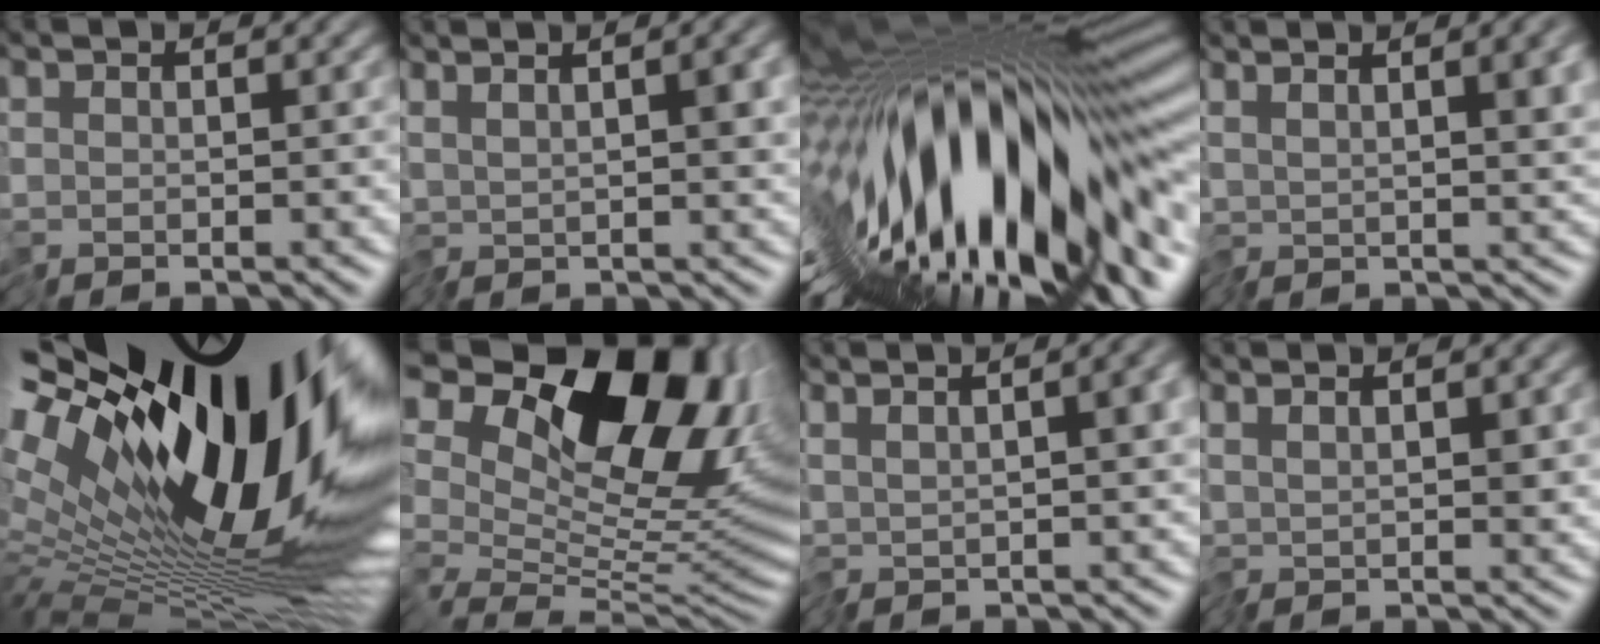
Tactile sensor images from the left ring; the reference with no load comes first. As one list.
[{"total": 4.4, "force": [1.0, 1.2, 4.2], "torque": [-0.070, 0.008, 0.014]}, {"total": 18.9, "force": [-5.4, 5.9, 17.1], "torque": [-0.280, -0.020, -0.105]}, {"total": 7.0, "force": [2.1, 2.4, 6.3], "torque": [-0.103, 0.003, 0.040]}, {"total": 20.7, "force": [5.3, 8.2, 18.2], "torque": [-0.311, 0.009, 0.091]}, {"total": 17.1, "force": [8.0, 9.4, 11.8], "torque": [-0.193, 0.038, 0.132]}, {"total": 7.1, "force": [1.7, 2.6, 6.3], "torque": [-0.096, 0.014, 0.033]}, {"total": 1.8, "force": [1.0, 0.0, 1.6], "torque": [-0.034, -0.002, 0.019]}]